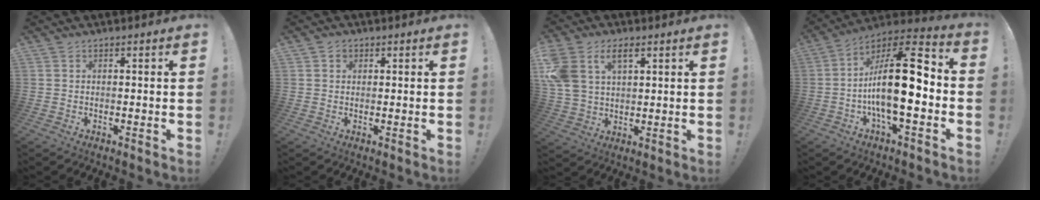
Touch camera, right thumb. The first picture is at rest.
{"total": 1.4, "force": [0.7, 1.2, 0.3], "torque": [-0.002, 0.001, 0.010]}
{"total": 10.6, "force": [4.9, 6.9, 6.5], "torque": [-0.144, -0.012, 0.094]}
{"total": 21.7, "force": [-3.0, 8.1, 19.9], "torque": [-0.351, 0.019, -0.047]}